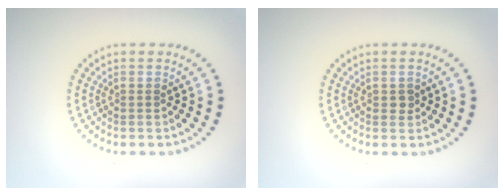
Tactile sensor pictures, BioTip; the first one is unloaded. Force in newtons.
{"total": 0.9, "press": 0.9, "slide": 0.1}